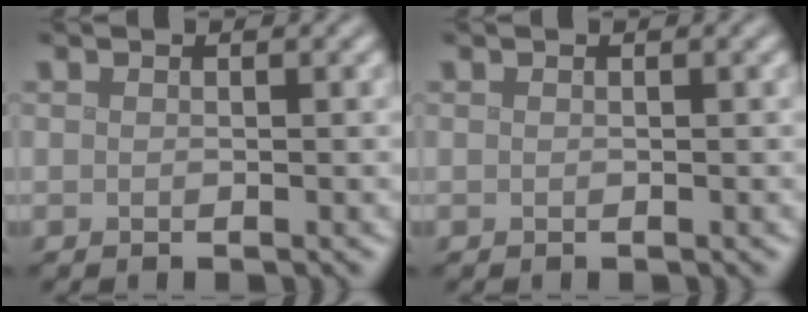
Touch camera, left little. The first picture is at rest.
{"total": 0.0}